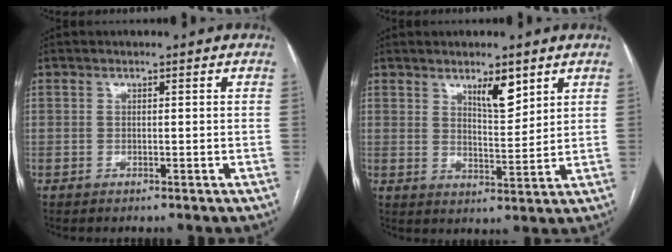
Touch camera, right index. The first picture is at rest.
{"total": 5.3, "force": [3.5, 1.4, 3.8], "torque": [-0.066, -0.006, 0.061]}